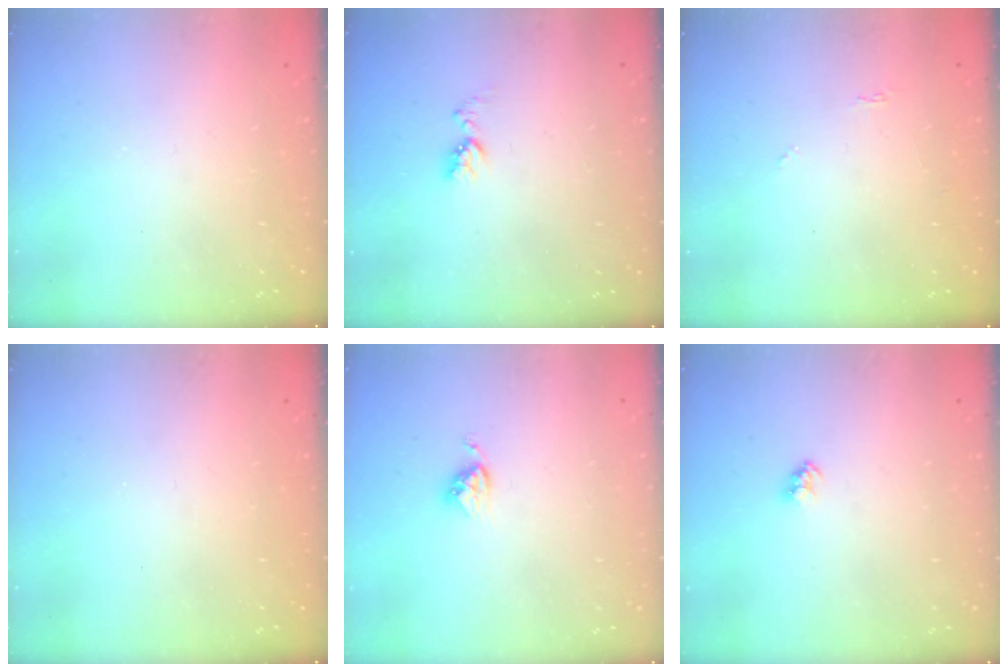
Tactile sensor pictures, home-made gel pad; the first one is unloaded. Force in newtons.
{"total": 6.0, "press": 5.9, "slide": 0.8}
{"total": 4.1, "press": 4.1, "slide": 0.5}
{"total": 0.0}
{"total": 3.8, "press": 3.8, "slide": 0.4}
{"total": 2.5, "press": 2.5, "slide": 0.1}